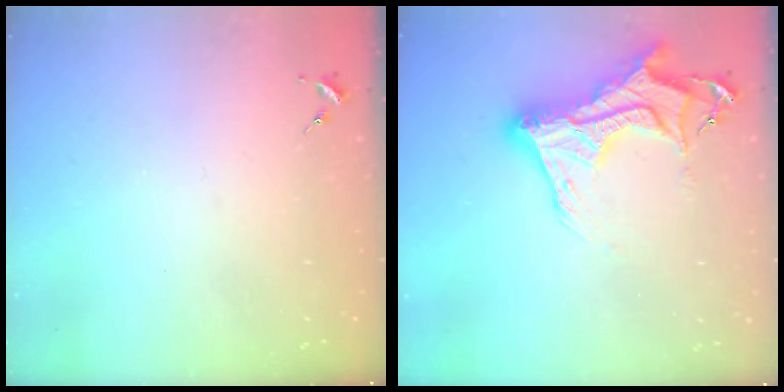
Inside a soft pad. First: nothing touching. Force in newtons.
{"total": 18.2, "press": 18.1, "slide": 1.6}